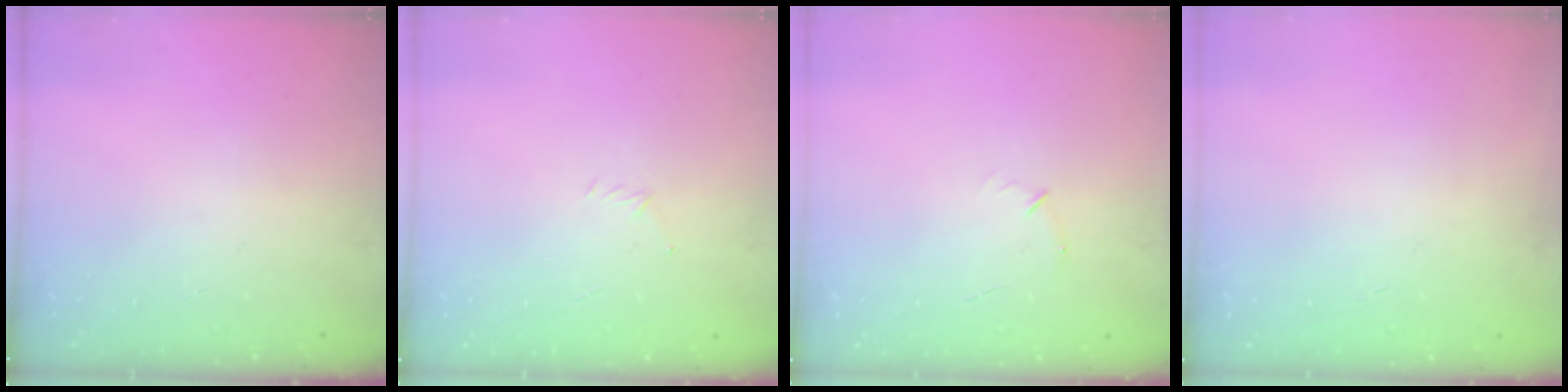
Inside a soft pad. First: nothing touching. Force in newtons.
{"total": 2.9, "press": 2.8, "slide": 0.8}
{"total": 4.3, "press": 4.1, "slide": 1.1}
{"total": 0.6, "press": 0.5, "slide": 0.2}